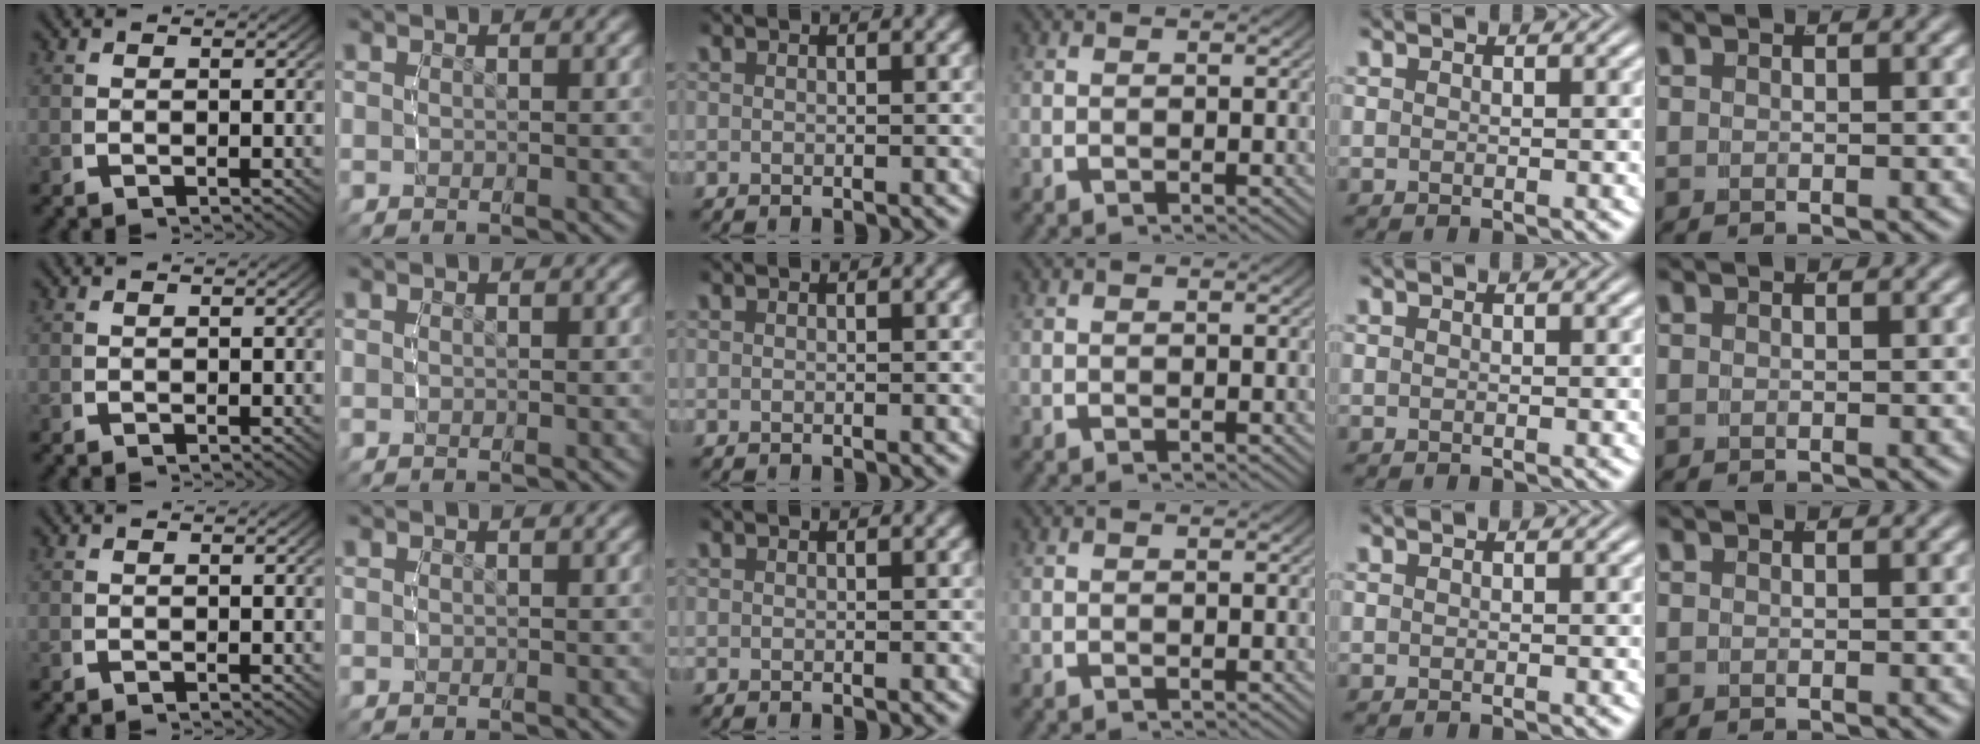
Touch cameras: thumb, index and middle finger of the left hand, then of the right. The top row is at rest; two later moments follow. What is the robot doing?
{"motion": "reach", "object": "paper towel"}